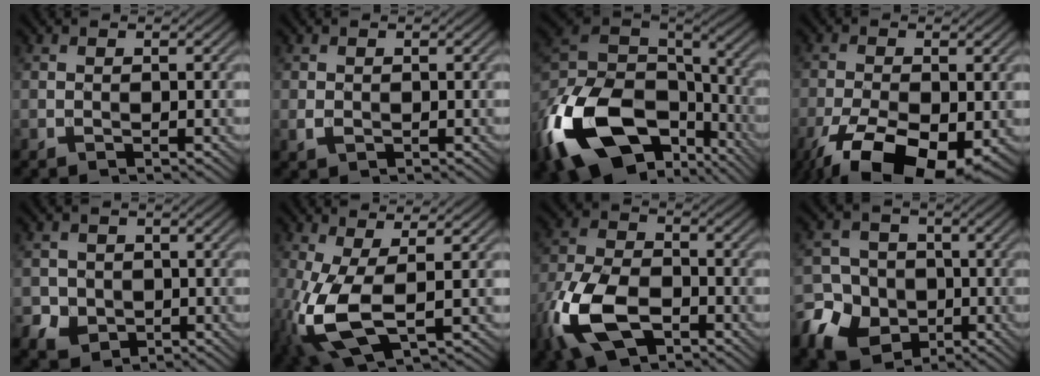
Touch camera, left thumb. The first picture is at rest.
{"total": 1.2, "force": [-0.2, 0.9, 0.7], "torque": [-0.018, -0.002, -0.004]}
{"total": 20.2, "force": [-9.0, 12.6, 12.9], "torque": [-0.317, -0.042, -0.135]}
{"total": 13.5, "force": [-7.1, 5.8, 10.0], "torque": [-0.179, -0.026, -0.118]}
{"total": 4.0, "force": [-1.0, 3.7, 1.1], "torque": [-0.024, -0.003, -0.035]}
{"total": 9.5, "force": [-1.5, 3.8, 8.6], "torque": [-0.217, -0.008, -0.030]}
{"total": 12.9, "force": [-6.1, 6.9, 9.0], "torque": [-0.231, -0.024, -0.128]}
{"total": 11.2, "force": [-4.8, 9.1, 4.3], "torque": [-0.110, -0.035, -0.116]}